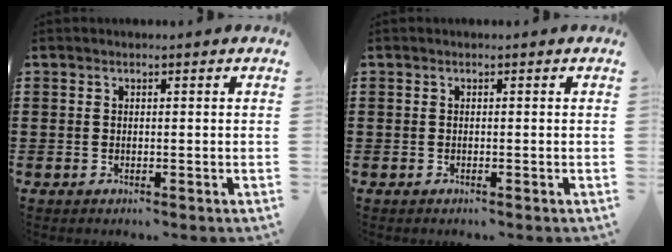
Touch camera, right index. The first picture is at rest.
{"total": 0.0}